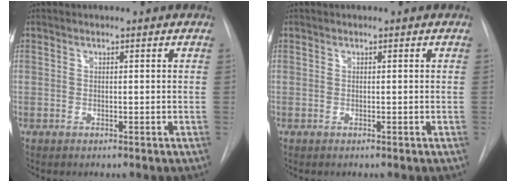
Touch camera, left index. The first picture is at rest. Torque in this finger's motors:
{"motor_torque": [0.01, 0.01, 0.01, 0.00]}